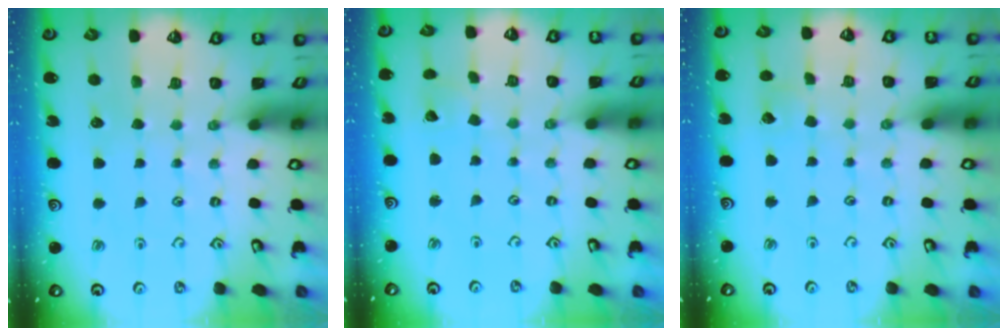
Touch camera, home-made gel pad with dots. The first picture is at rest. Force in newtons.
{"total": 2.3, "press": 2.3, "slide": 0.3}
{"total": 2.7, "press": 2.7, "slide": 0.2}